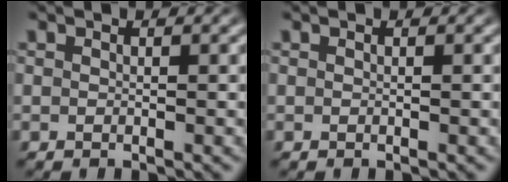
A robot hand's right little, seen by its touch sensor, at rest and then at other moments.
{"total": 0.0}